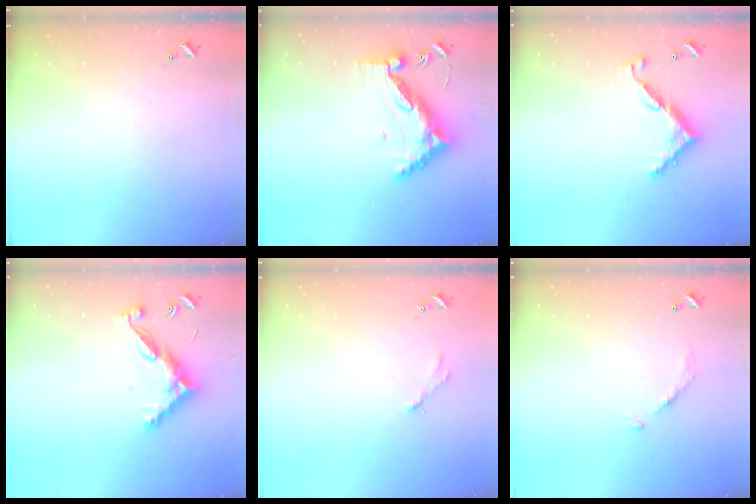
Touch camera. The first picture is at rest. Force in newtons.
{"total": 13.4, "press": 13.3, "slide": 1.4}
{"total": 9.7, "press": 9.7, "slide": 0.4}
{"total": 12.4, "press": 12.4, "slide": 0.2}
{"total": 2.8, "press": 2.8, "slide": 0.4}
{"total": 6.5, "press": 6.5, "slide": 0.4}